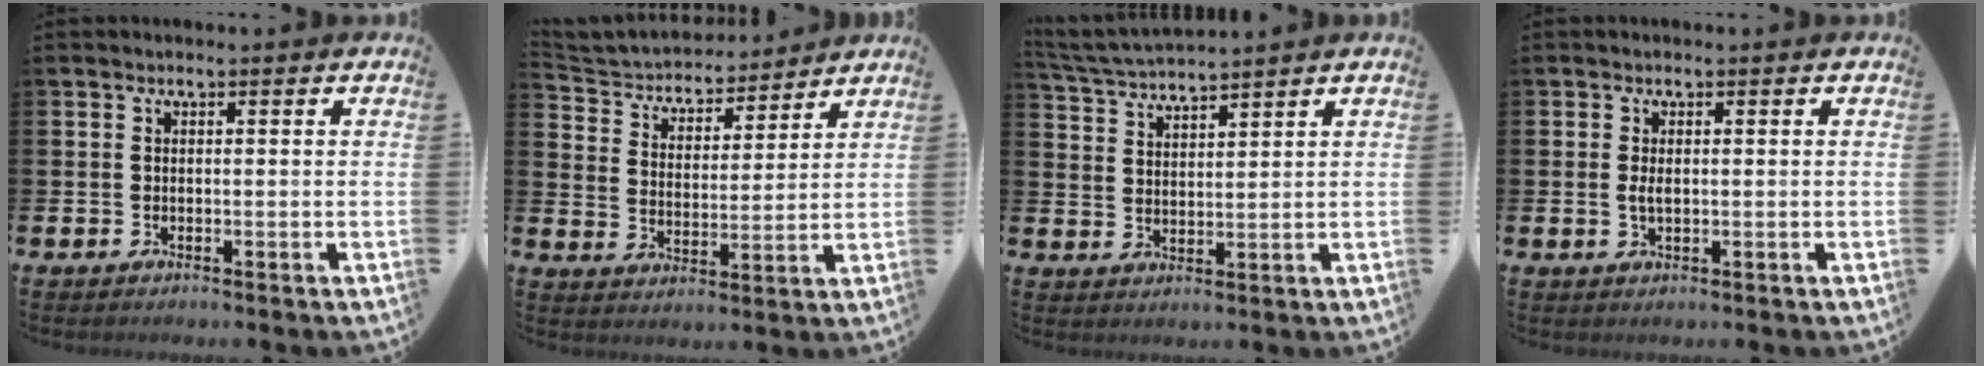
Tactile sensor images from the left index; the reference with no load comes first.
{"total": 4.7, "force": [4.4, 1.7, 0.2], "torque": [-0.033, -0.038, 0.070]}
{"total": 4.1, "force": [4.1, 0.0, 0.3], "torque": [-0.023, -0.022, 0.073]}
{"total": 1.6, "force": [0.1, 0.7, 1.5], "torque": [-0.024, 0.002, 0.000]}